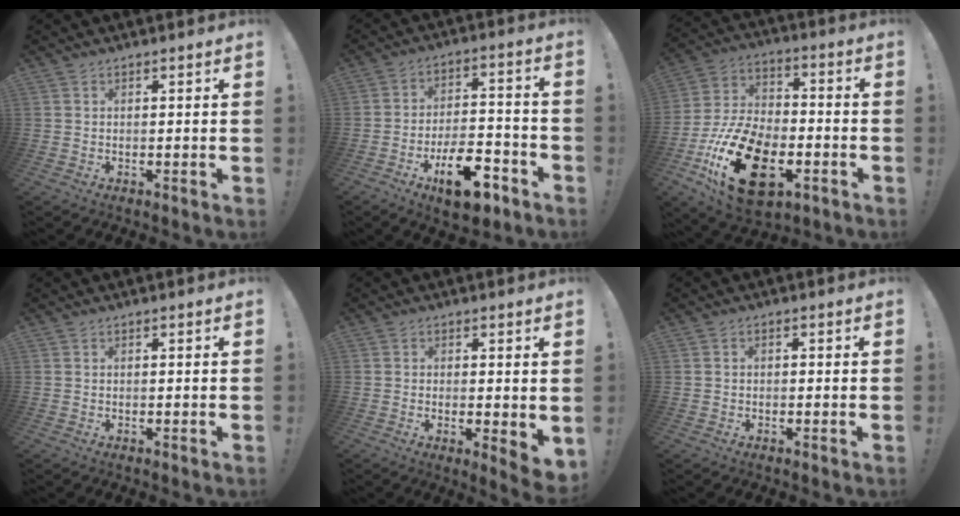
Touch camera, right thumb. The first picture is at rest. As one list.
[{"total": 16.1, "force": [-9.1, 7.6, 10.9], "torque": [-0.146, 0.071, -0.141]}, {"total": 24.2, "force": [-9.6, 14.1, 17.1], "torque": [-0.310, 0.059, -0.150]}, {"total": 0.0}, {"total": 3.6, "force": [1.7, 1.3, 2.9], "torque": [-0.028, -0.019, 0.032]}, {"total": 0.9, "force": [-0.6, 0.6, 0.4], "torque": [-0.005, 0.001, -0.010]}]